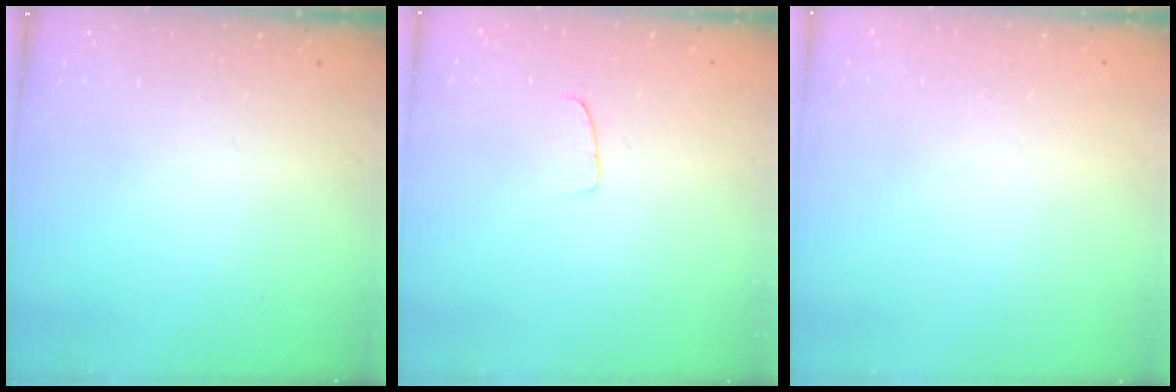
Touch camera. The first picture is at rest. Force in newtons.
{"total": 3.1, "press": 3.1, "slide": 0.2}
{"total": 0.0}